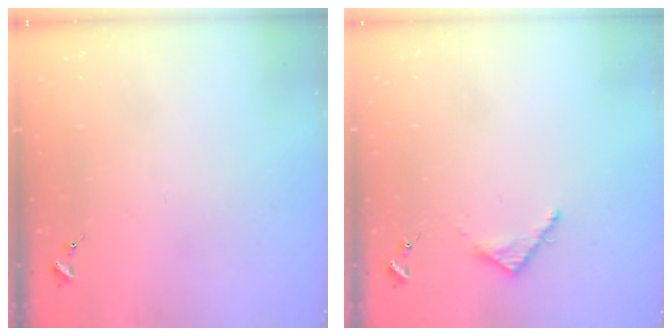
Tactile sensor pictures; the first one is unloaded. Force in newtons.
{"total": 3.5, "press": 3.5, "slide": 0.3}